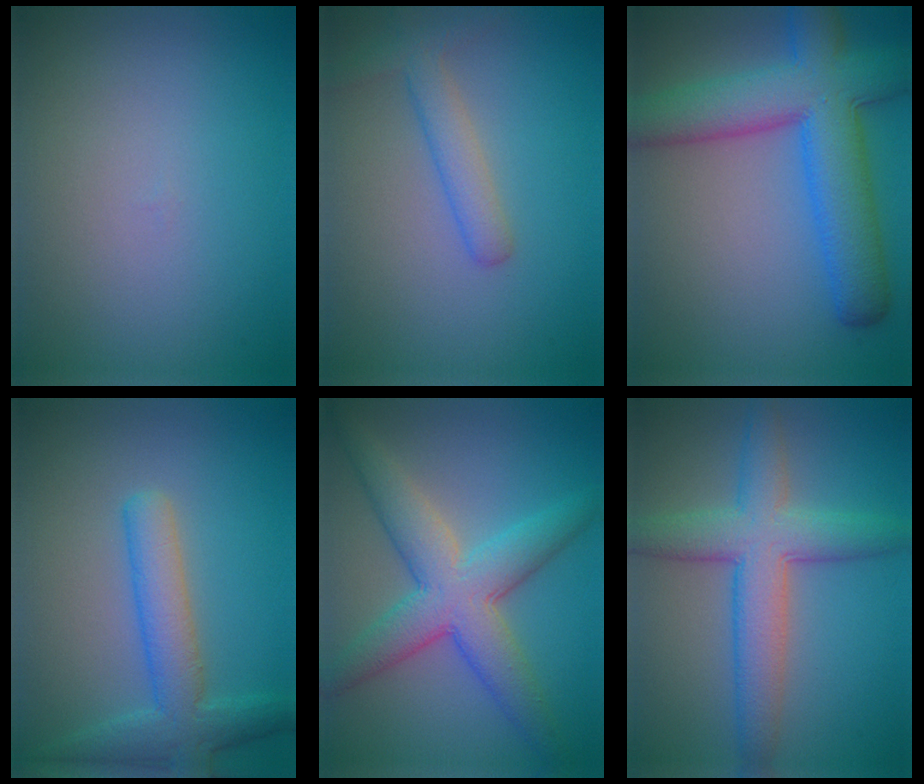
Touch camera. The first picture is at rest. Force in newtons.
{"total": 2.6, "press": 2.6, "slide": 0.1}
{"total": 9.7, "press": 9.7, "slide": 0.5}
{"total": 4.6, "press": 4.6, "slide": 0.2}
{"total": 6.8, "press": 6.8, "slide": 0.2}
{"total": 6.1, "press": 6.1, "slide": 0.2}